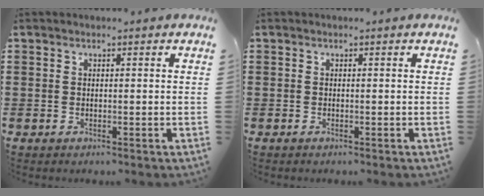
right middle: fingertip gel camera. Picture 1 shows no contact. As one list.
[{"total": 0.0}]